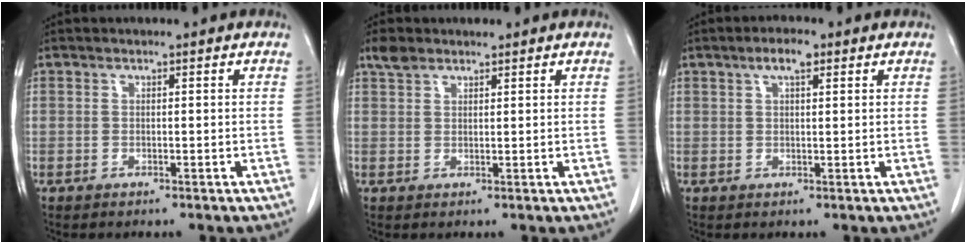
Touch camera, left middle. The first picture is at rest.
{"total": 2.4, "force": [1.9, 1.2, 0.8], "torque": [-0.019, 0.012, 0.035]}
{"total": 3.0, "force": [1.6, 0.9, 2.4], "torque": [-0.045, 0.009, 0.027]}